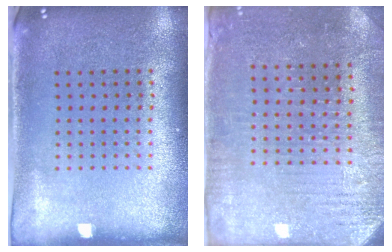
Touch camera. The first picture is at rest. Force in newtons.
{"total": 3.0, "press": 2.9, "slide": 0.7}